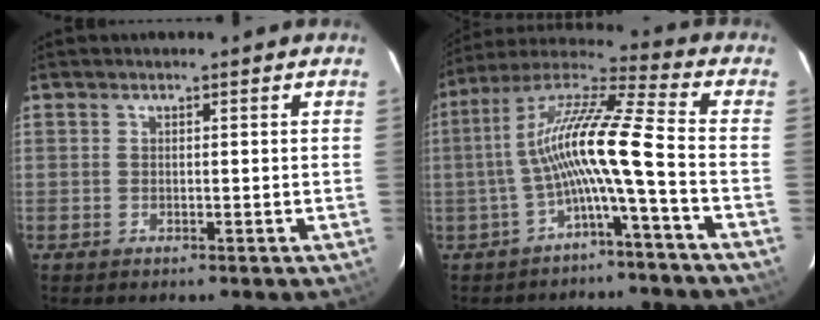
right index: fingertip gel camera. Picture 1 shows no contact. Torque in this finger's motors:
{"motor_torque": [1.38, -0.66, 0.97, 0.21]}